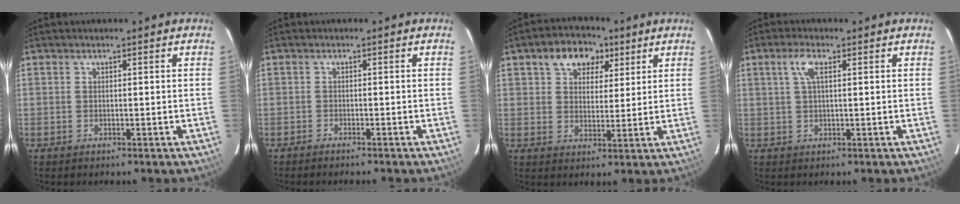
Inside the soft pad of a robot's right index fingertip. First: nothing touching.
{"total": 2.0, "force": [-1.8, 0.1, 0.8], "torque": [-0.028, -0.007, -0.033]}
{"total": 8.8, "force": [4.6, 6.1, 4.4], "torque": [-0.080, 0.025, 0.074]}
{"total": 3.4, "force": [1.2, 1.0, 3.0], "torque": [-0.063, 0.008, 0.023]}